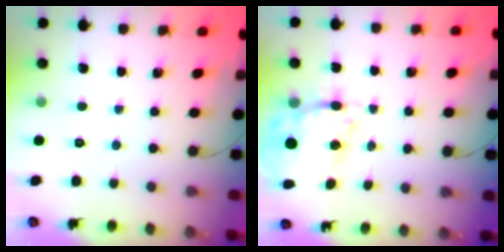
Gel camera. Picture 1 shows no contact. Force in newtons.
{"total": 9.9, "press": 9.1, "slide": 4.0}